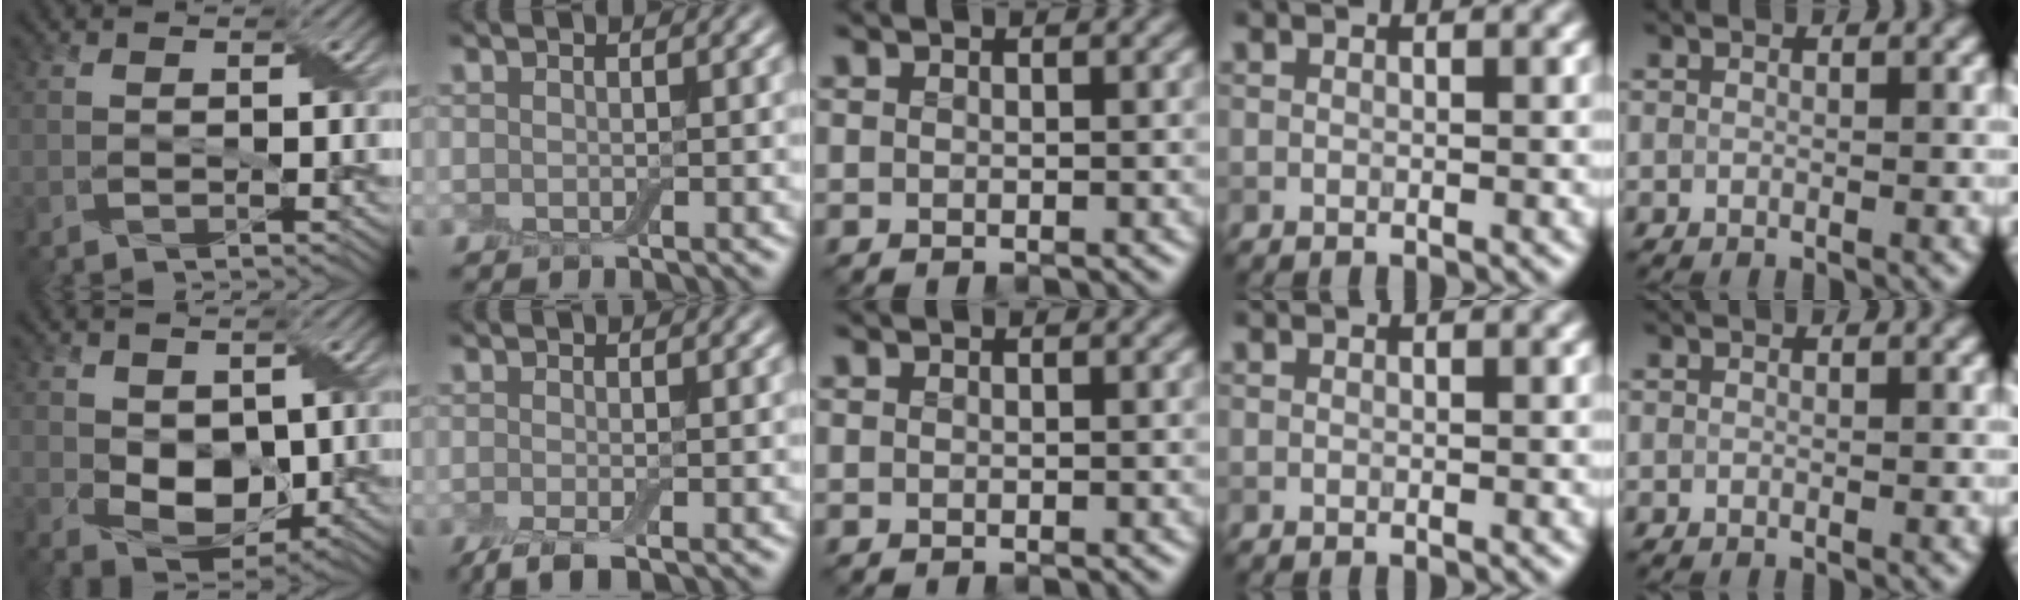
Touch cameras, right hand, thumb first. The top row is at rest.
{"thumb": {"total": 6.3, "force": [0.4, 4.6, 4.3], "torque": [-0.088, -0.015, 0.011]}, "index": {"total": 2.6, "force": [-1.4, 0.7, 2.1], "torque": [-0.043, -0.007, -0.031]}}